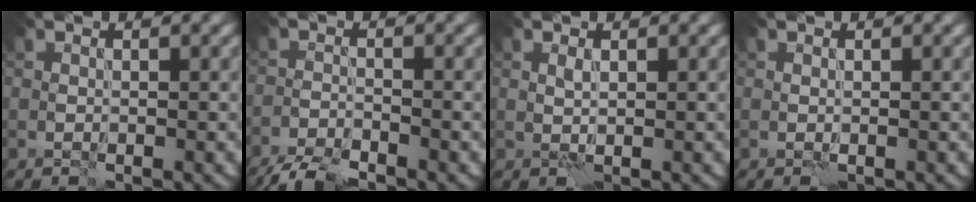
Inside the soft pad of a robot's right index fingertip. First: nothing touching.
{"total": 3.6, "force": [-3.4, 0.3, 1.2], "torque": [-0.025, -0.007, -0.072]}
{"total": 0.6, "force": [0.4, 0.0, 0.4], "torque": [-0.010, 0.004, 0.007]}
{"total": 0.0}